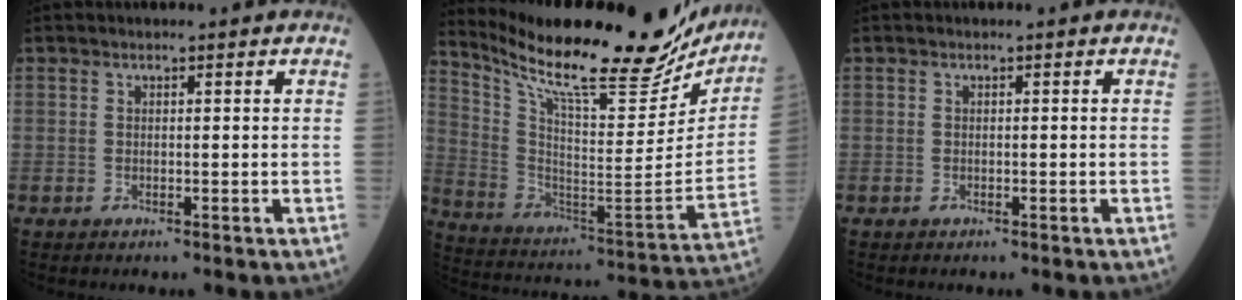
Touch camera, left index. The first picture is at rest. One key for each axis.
{"total": 28.2, "fx": 23.6, "fy": 5.6, "fz": 14.3, "tx": -0.243, "ty": -0.048, "tz": 0.340}
{"total": 0.0}